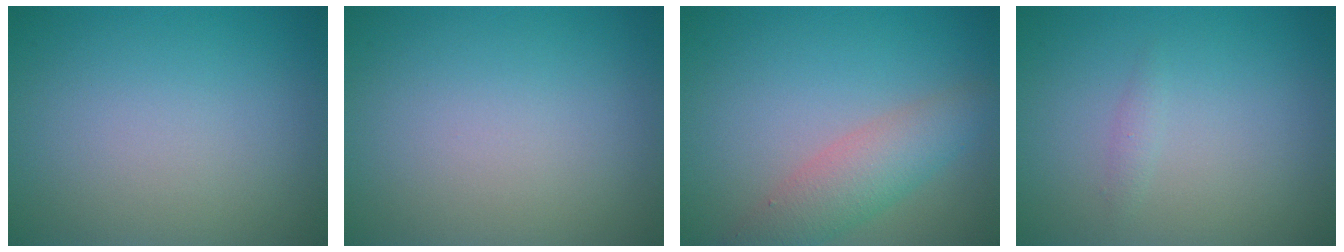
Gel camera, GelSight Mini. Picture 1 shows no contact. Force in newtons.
{"total": 0.0}
{"total": 3.1, "press": 3.1, "slide": 0.3}
{"total": 0.7, "press": 0.7, "slide": 0.0}